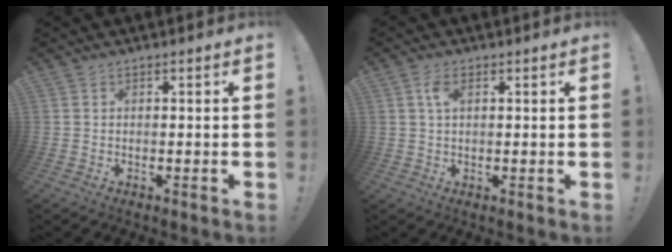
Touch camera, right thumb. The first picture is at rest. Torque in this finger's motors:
{"motor_torque": [2.02, 0.70, -0.06, -0.33, 0.02]}